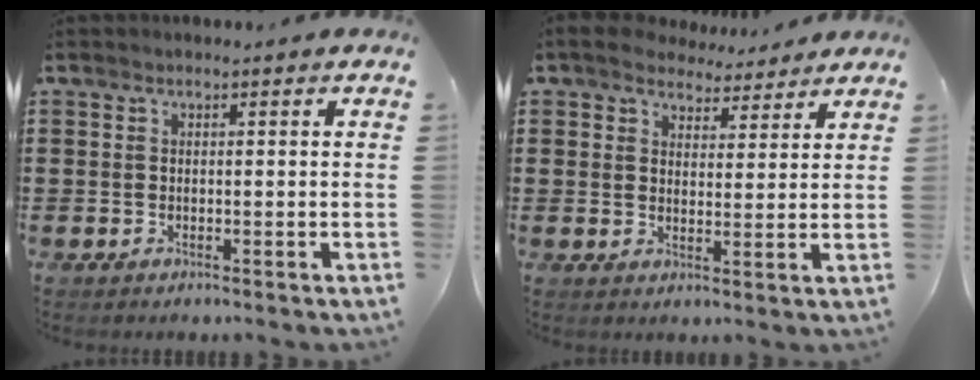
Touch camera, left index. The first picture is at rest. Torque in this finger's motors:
{"motor_torque": [2.14, 0.00, 0.48, 0.08]}